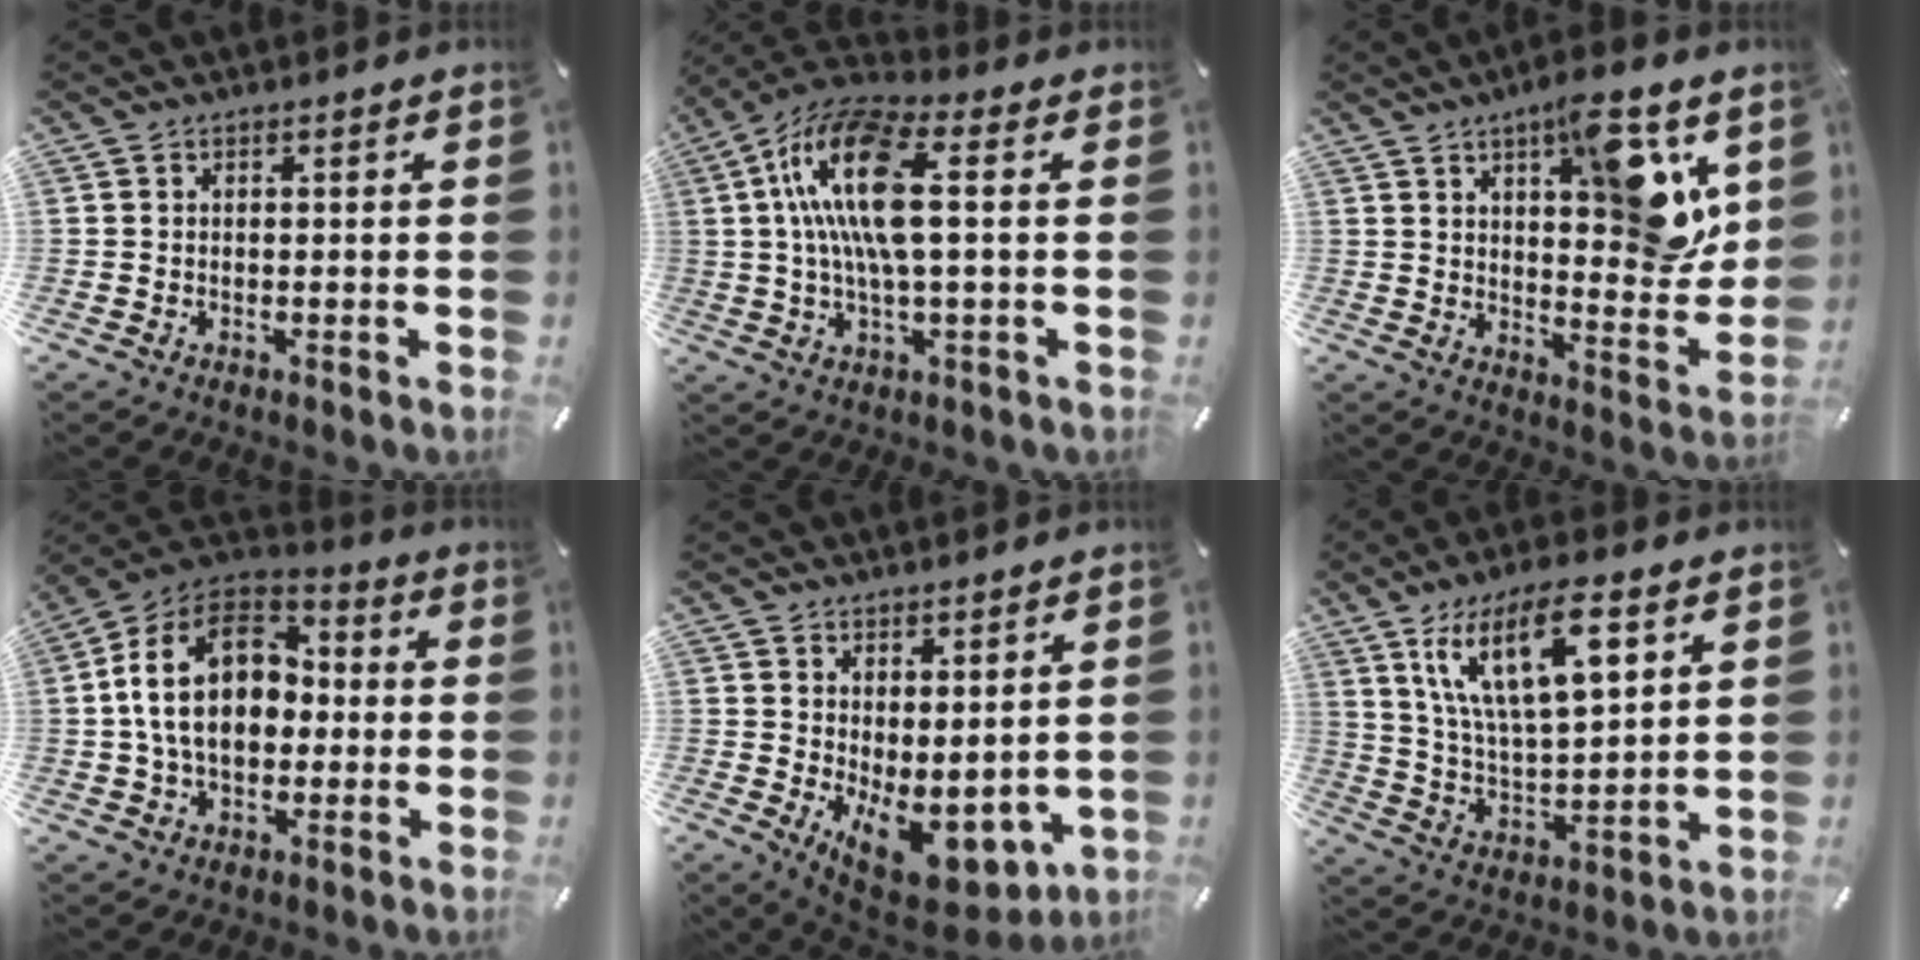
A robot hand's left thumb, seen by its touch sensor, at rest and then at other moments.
{"total": 15.8, "force": [2.3, 6.0, 14.4], "torque": [-0.303, -0.006, 0.034]}
{"total": 15.2, "force": [7.6, 5.8, 11.9], "torque": [-0.132, -0.053, 0.119]}
{"total": 17.6, "force": [0.8, 12.7, 12.2], "torque": [-0.245, 0.014, 0.010]}
{"total": 9.0, "force": [-0.9, 6.1, 6.6], "torque": [-0.066, -0.023, 0.000]}
{"total": 17.1, "force": [9.4, 6.7, 12.7], "torque": [-0.268, -0.019, 0.156]}